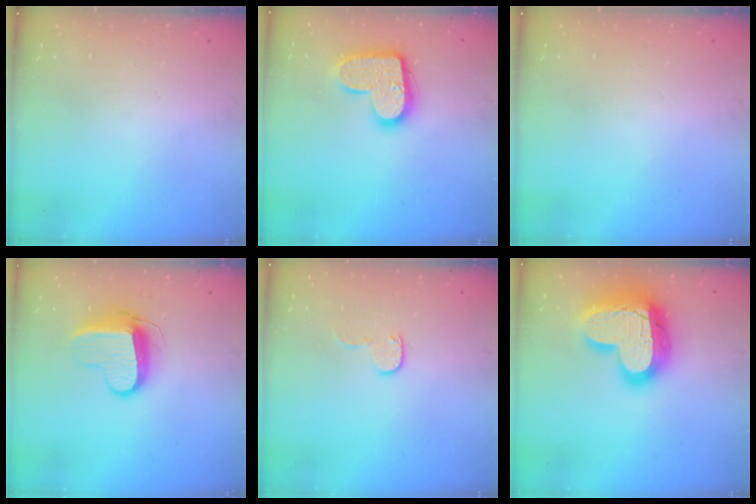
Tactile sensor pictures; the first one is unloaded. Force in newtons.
{"total": 14.4, "press": 14.4, "slide": 0.7}
{"total": 0.0}
{"total": 10.3, "press": 10.3, "slide": 1.1}
{"total": 5.6, "press": 5.5, "slide": 0.5}
{"total": 23.6, "press": 23.5, "slide": 2.0}